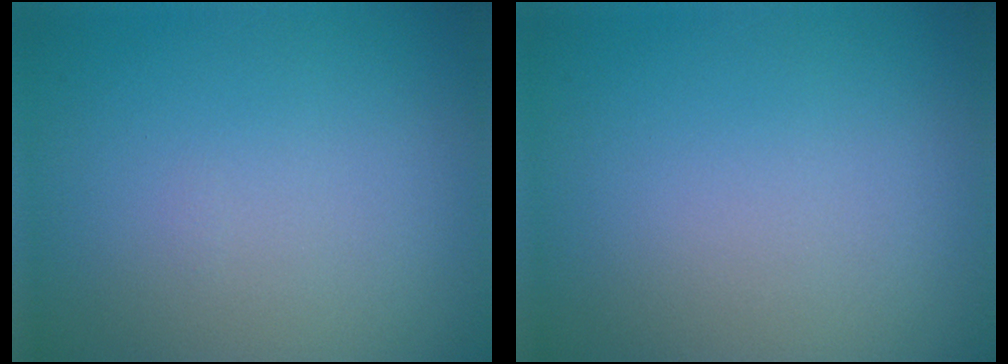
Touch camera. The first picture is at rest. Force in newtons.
{"total": 0.0}